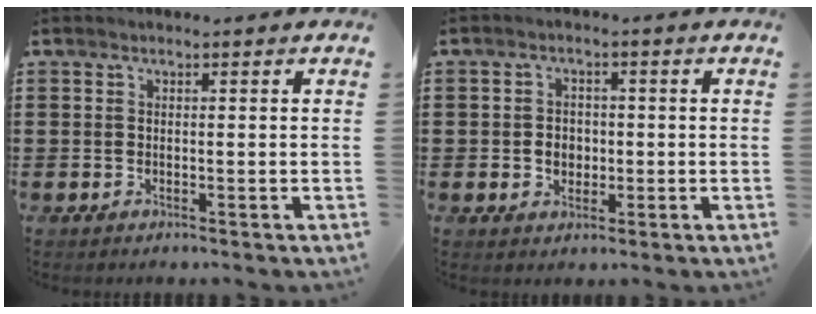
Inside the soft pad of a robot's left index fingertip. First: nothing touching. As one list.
[{"total": 3.0, "force": [-0.3, 2.4, 1.7], "torque": [-0.032, 0.002, -0.010]}]